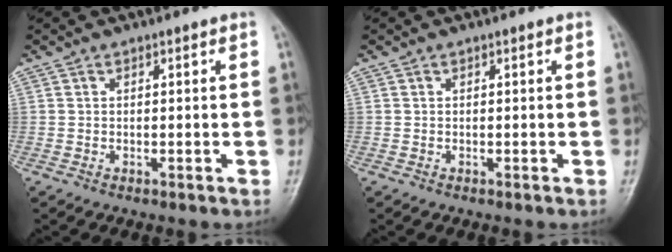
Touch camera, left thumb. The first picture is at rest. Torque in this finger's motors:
{"motor_torque": [0.00, 0.00, 0.00, 0.00, 0.00]}